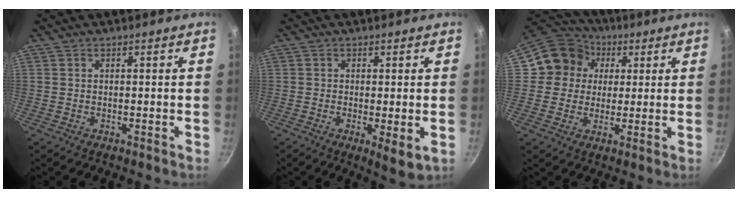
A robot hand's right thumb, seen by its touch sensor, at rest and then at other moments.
{"total": 4.4, "force": [-0.7, 1.3, 4.2], "torque": [-0.066, -0.017, -0.008]}
{"total": 10.9, "force": [2.4, 10.1, 3.2], "torque": [-0.022, 0.019, 0.022]}